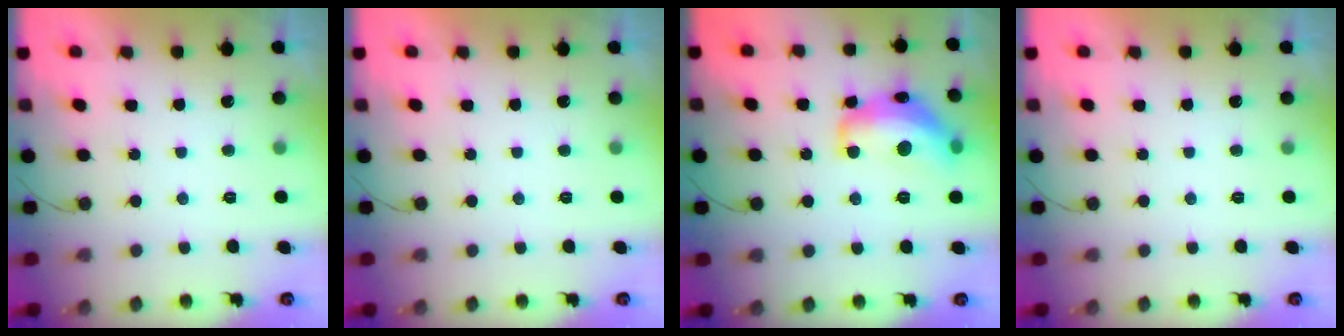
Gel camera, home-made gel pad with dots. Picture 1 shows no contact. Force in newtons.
{"total": 0.0}
{"total": 17.2, "press": 17.2, "slide": 0.9}
{"total": 0.0}